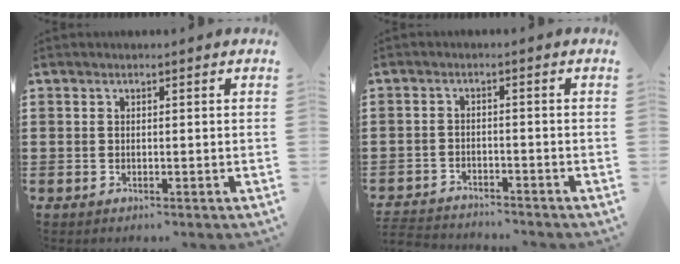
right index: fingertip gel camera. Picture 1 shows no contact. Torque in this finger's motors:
{"motor_torque": [-1.89, -0.25, -1.05, -0.21]}